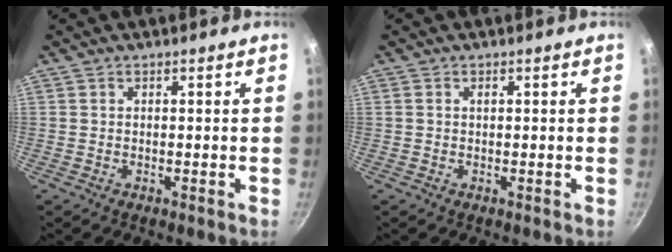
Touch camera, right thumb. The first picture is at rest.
{"total": 1.2, "force": [0.0, 1.0, 0.8], "torque": [-0.011, 0.006, -0.002]}